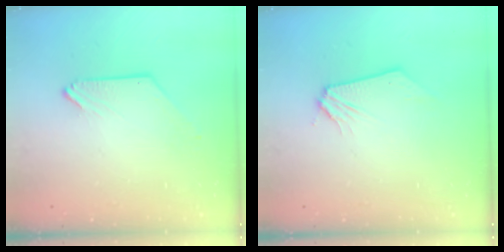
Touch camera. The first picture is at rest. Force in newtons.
{"total": 0.0}